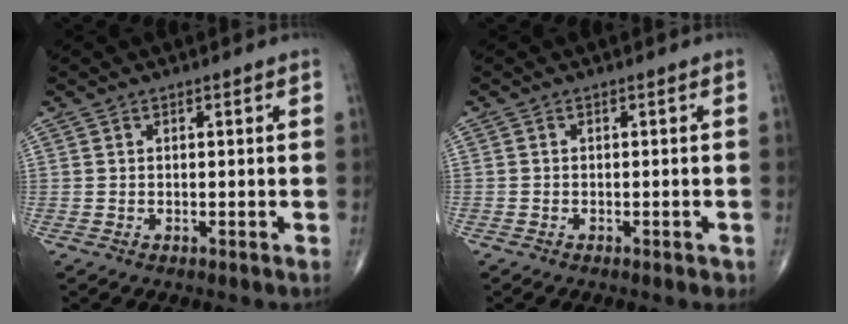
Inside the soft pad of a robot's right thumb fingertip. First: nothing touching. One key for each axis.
{"total": 1.2, "fx": -0.8, "fy": 0.6, "fz": 0.7, "tx": -0.002, "ty": 0.001, "tz": -0.012}